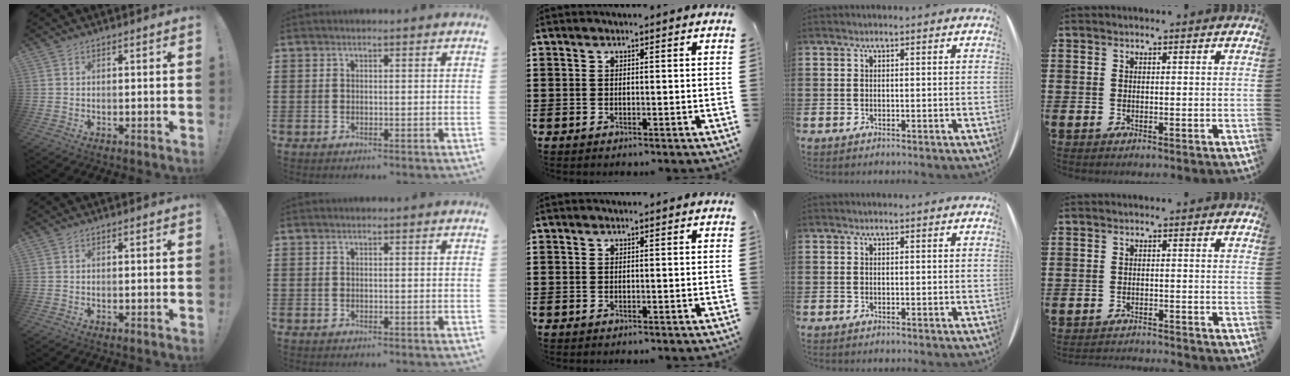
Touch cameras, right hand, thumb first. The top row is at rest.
{"little": {"total": 1.6, "force": [-1.6, -0.1, -0.1], "torque": [-0.002, 0.003, -0.034]}}